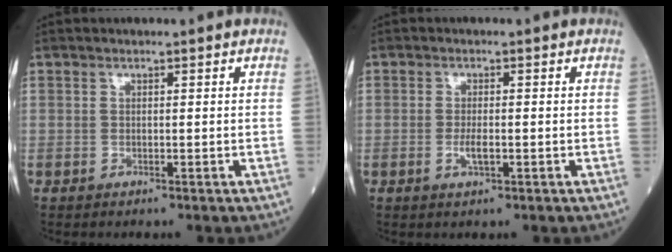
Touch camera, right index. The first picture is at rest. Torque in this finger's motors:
{"motor_torque": [0.22, -0.09, 0.19, 0.06]}